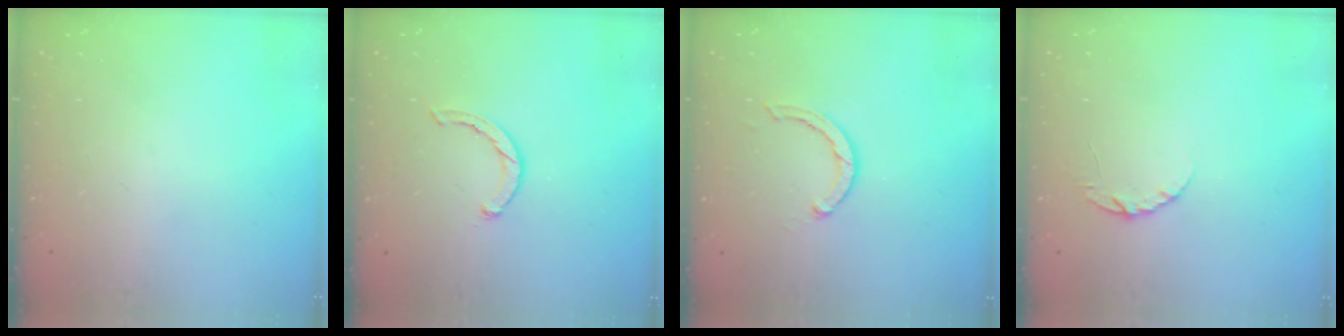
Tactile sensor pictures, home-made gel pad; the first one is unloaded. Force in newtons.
{"total": 2.3, "press": 2.3, "slide": 0.4}
{"total": 2.6, "press": 2.5, "slide": 0.4}
{"total": 4.8, "press": 4.7, "slide": 0.6}